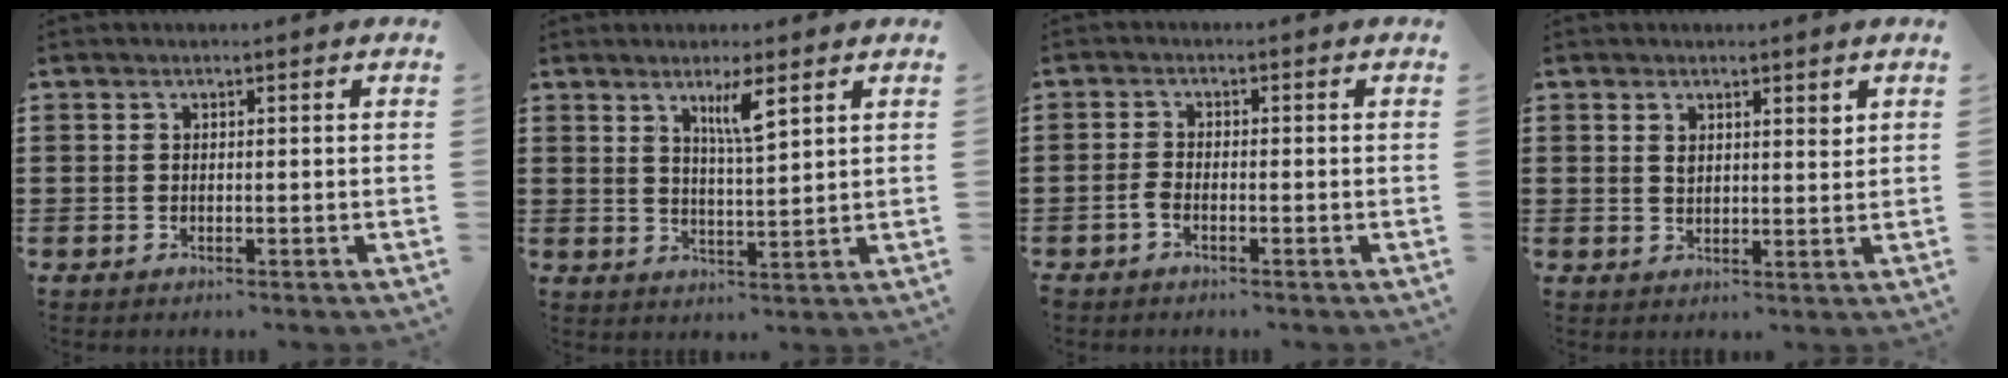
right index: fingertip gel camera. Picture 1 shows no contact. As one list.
[{"total": 4.4, "force": [2.6, 0.5, 3.5], "torque": [-0.068, 0.000, 0.042]}, {"total": 1.6, "force": [-1.0, 0.5, 1.1], "torque": [-0.029, -0.001, -0.023]}, {"total": 2.2, "force": [1.4, 1.0, 1.4], "torque": [-0.021, 0.001, 0.023]}]